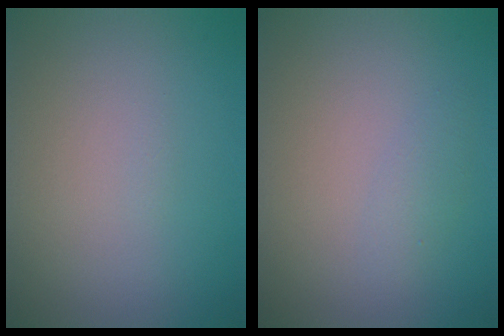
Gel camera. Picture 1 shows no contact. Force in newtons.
{"total": 1.0, "press": 1.0, "slide": 0.0}